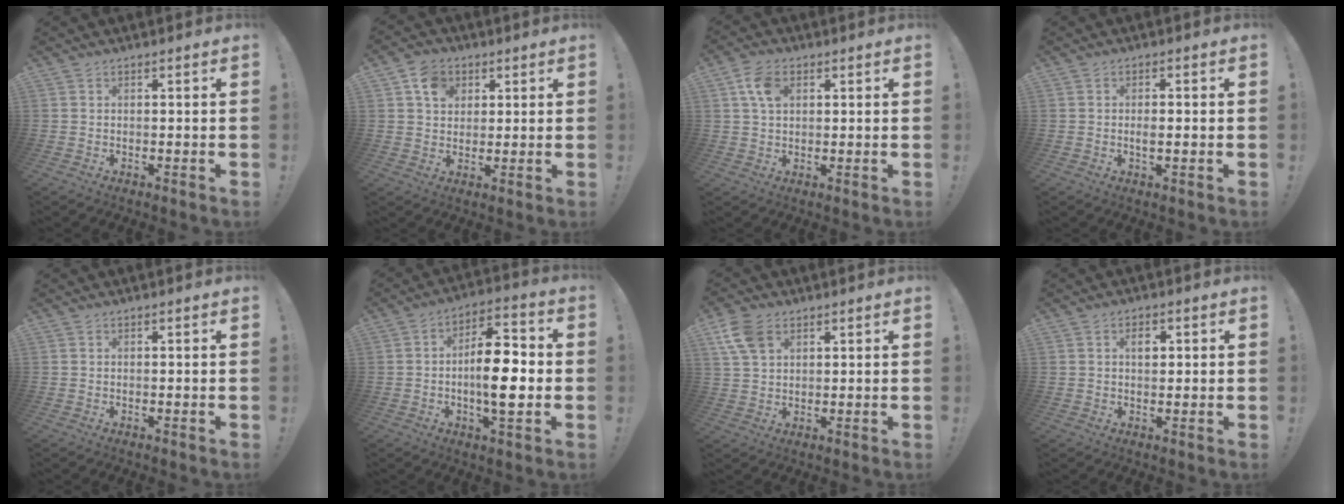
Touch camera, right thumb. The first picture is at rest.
{"total": 7.5, "force": [3.3, 6.1, 2.8], "torque": [-0.041, -0.006, 0.063]}
{"total": 7.0, "force": [2.3, 4.8, 4.5], "torque": [-0.092, 0.008, 0.044]}
{"total": 1.8, "force": [-0.3, 0.4, 1.8], "torque": [-0.023, -0.006, -0.009]}
{"total": 0.0}
{"total": 13.4, "force": [-2.2, 5.0, 12.3], "torque": [-0.195, 0.007, -0.046]}
{"total": 8.6, "force": [4.0, 5.5, 5.3], "torque": [-0.105, 0.000, 0.081]}
{"total": 2.7, "force": [0.8, 1.6, 2.0], "torque": [-0.018, -0.001, 0.006]}